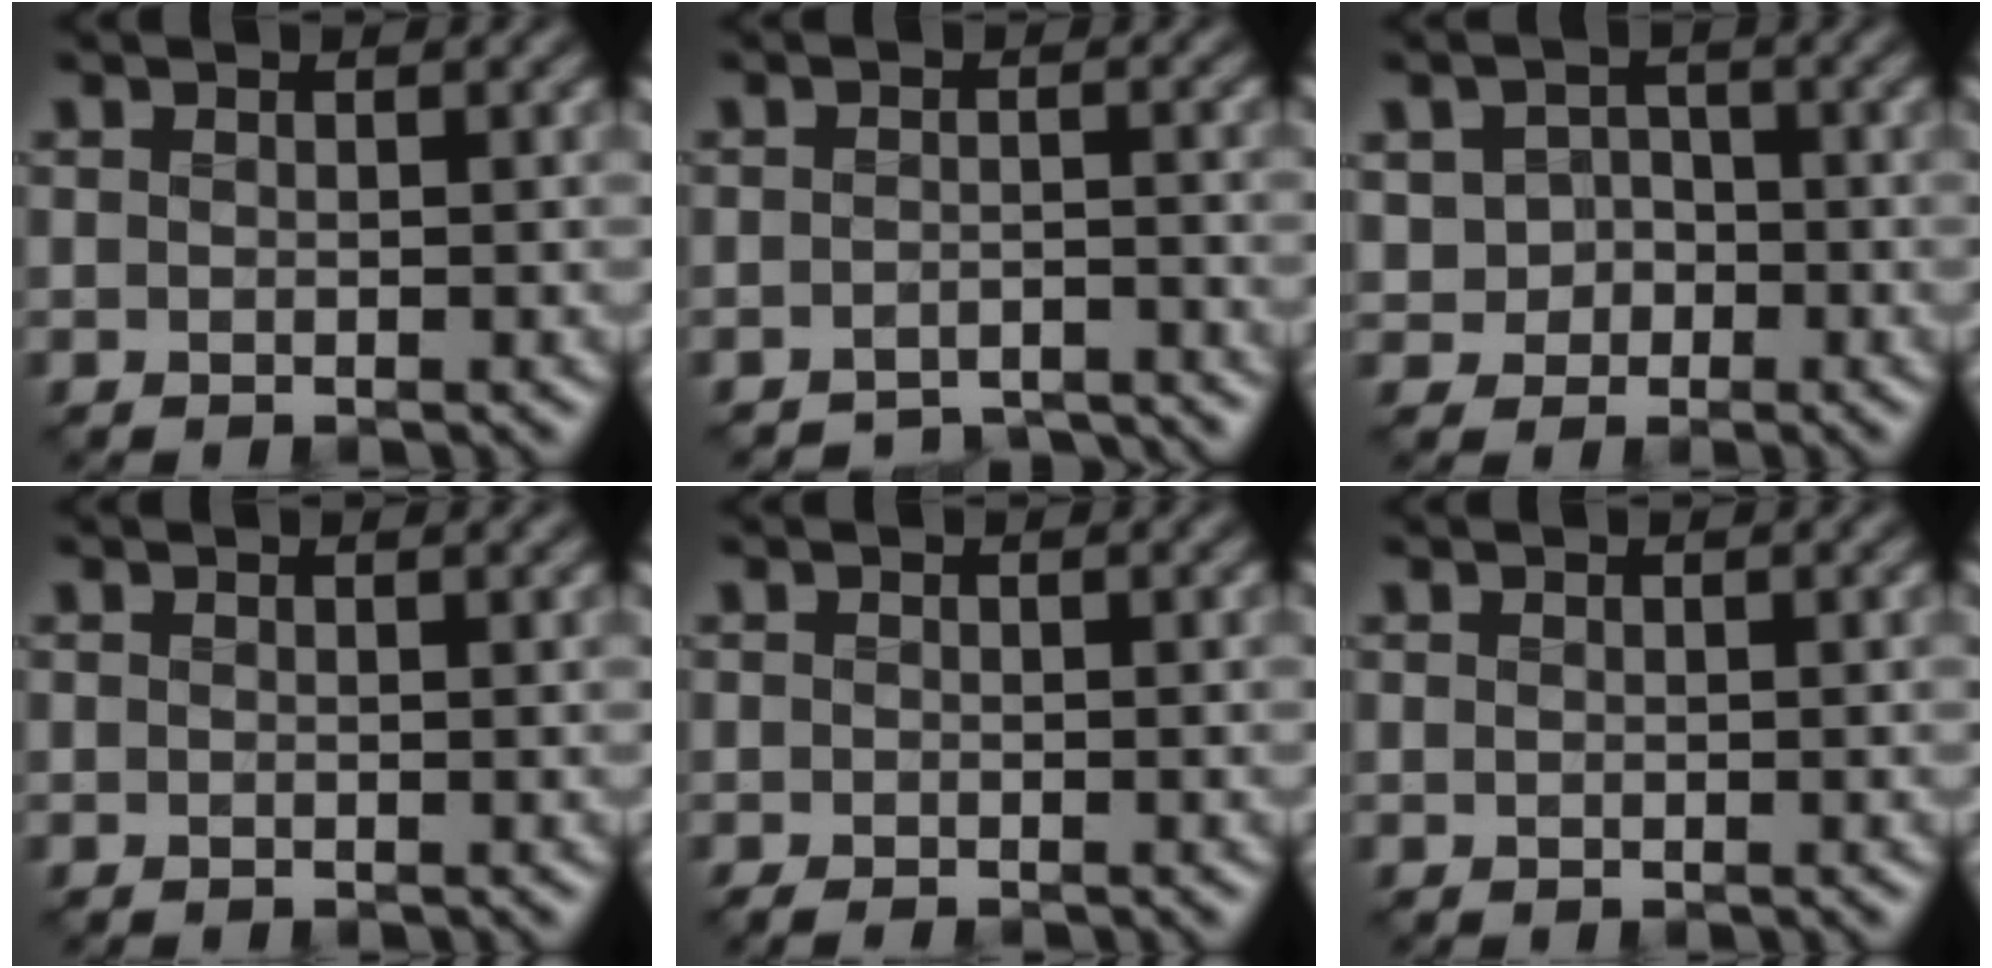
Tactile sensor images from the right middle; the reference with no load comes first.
{"total": 4.0, "force": [-4.0, 0.5, 0.1], "torque": [0.003, -0.007, -0.062]}
{"total": 3.1, "force": [-0.8, 2.7, 1.3], "torque": [-0.016, -0.003, -0.016]}
{"total": 0.6, "force": [0.6, 0.0, 0.1], "torque": [-0.004, -0.003, 0.006]}
{"total": 0.6, "force": [-0.6, 0.0, 0.0], "torque": [-0.002, -0.004, -0.014]}
{"total": 0.0}